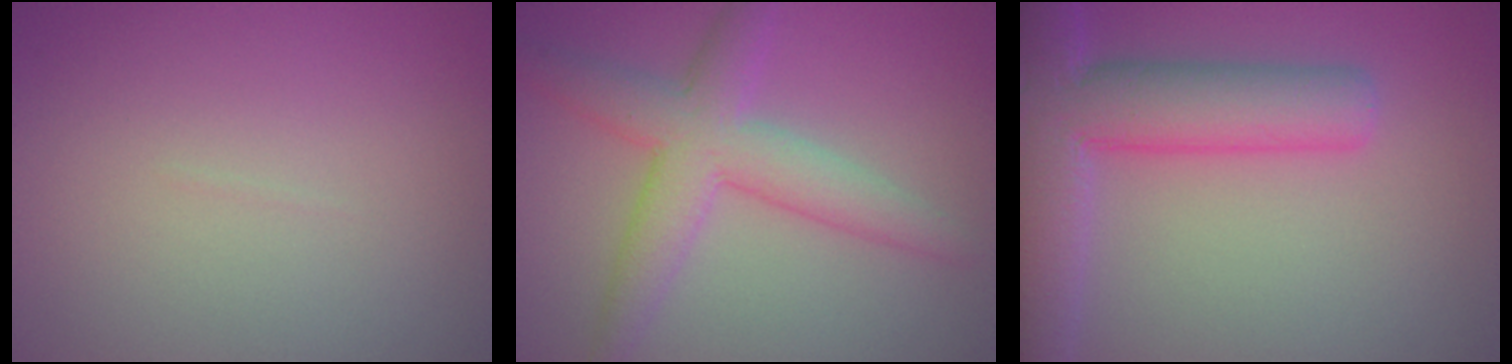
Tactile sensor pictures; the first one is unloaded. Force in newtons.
{"total": 5.5, "press": 5.5, "slide": 0.1}
{"total": 8.6, "press": 8.6, "slide": 0.5}